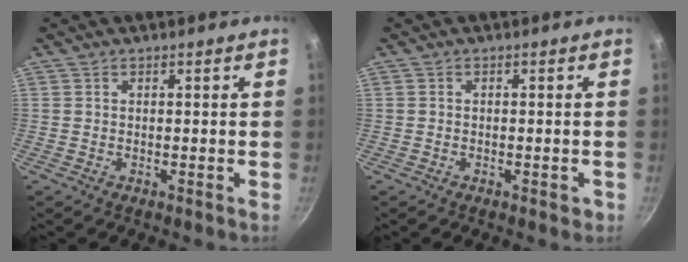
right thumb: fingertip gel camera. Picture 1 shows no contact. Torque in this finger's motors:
{"motor_torque": [0.30, 0.56, -0.08, -0.02, -0.02]}